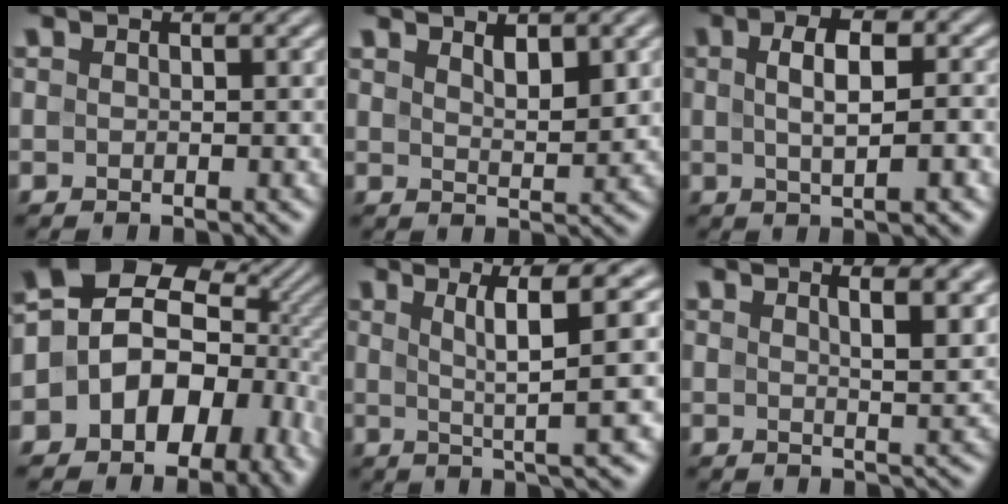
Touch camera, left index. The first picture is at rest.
{"total": 3.1, "force": [1.8, 0.9, 2.4], "torque": [-0.039, -0.002, 0.034]}
{"total": 5.5, "force": [0.5, 2.0, 5.1], "torque": [-0.068, 0.010, 0.004]}
{"total": 16.1, "force": [-2.0, 12.6, 9.9], "torque": [-0.175, 0.004, -0.032]}
{"total": 8.6, "force": [2.2, 1.3, 8.3], "torque": [-0.110, 0.016, 0.037]}
{"total": 5.5, "force": [3.1, 1.9, 4.2], "torque": [-0.033, 0.020, 0.027]}